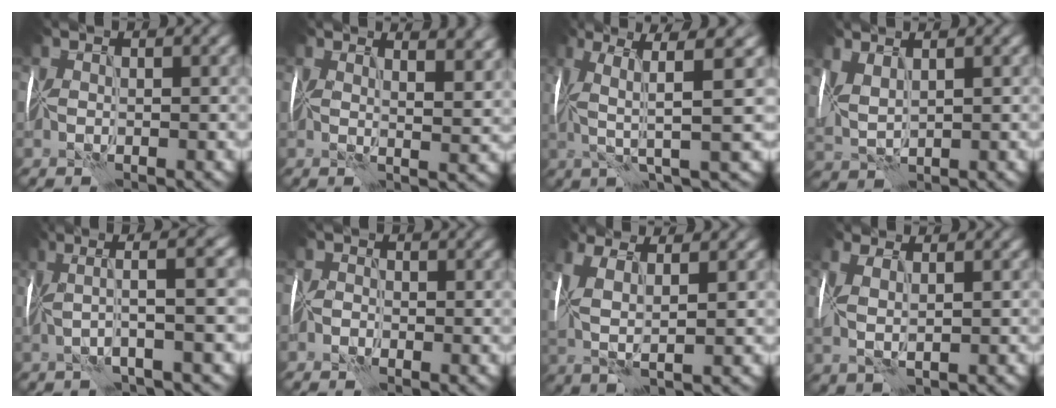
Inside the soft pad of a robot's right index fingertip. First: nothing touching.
{"total": 7.4, "force": [4.3, 2.9, 5.2], "torque": [-0.031, 0.031, 0.038]}
{"total": 6.1, "force": [1.2, 0.5, 6.0], "torque": [-0.118, 0.009, 0.024]}
{"total": 3.1, "force": [1.7, 1.3, 2.3], "torque": [-0.062, 0.012, 0.041]}
{"total": 5.8, "force": [1.0, 0.8, 5.6], "torque": [-0.088, 0.024, 0.012]}
{"total": 1.0, "force": [-0.9, 0.4, 0.0], "torque": [0.008, 0.005, -0.025]}
{"total": 5.8, "force": [0.8, 2.1, 5.4], "torque": [-0.133, 0.002, 0.010]}
{"total": 3.9, "force": [1.0, 1.8, 3.3], "torque": [-0.082, 0.018, 0.025]}